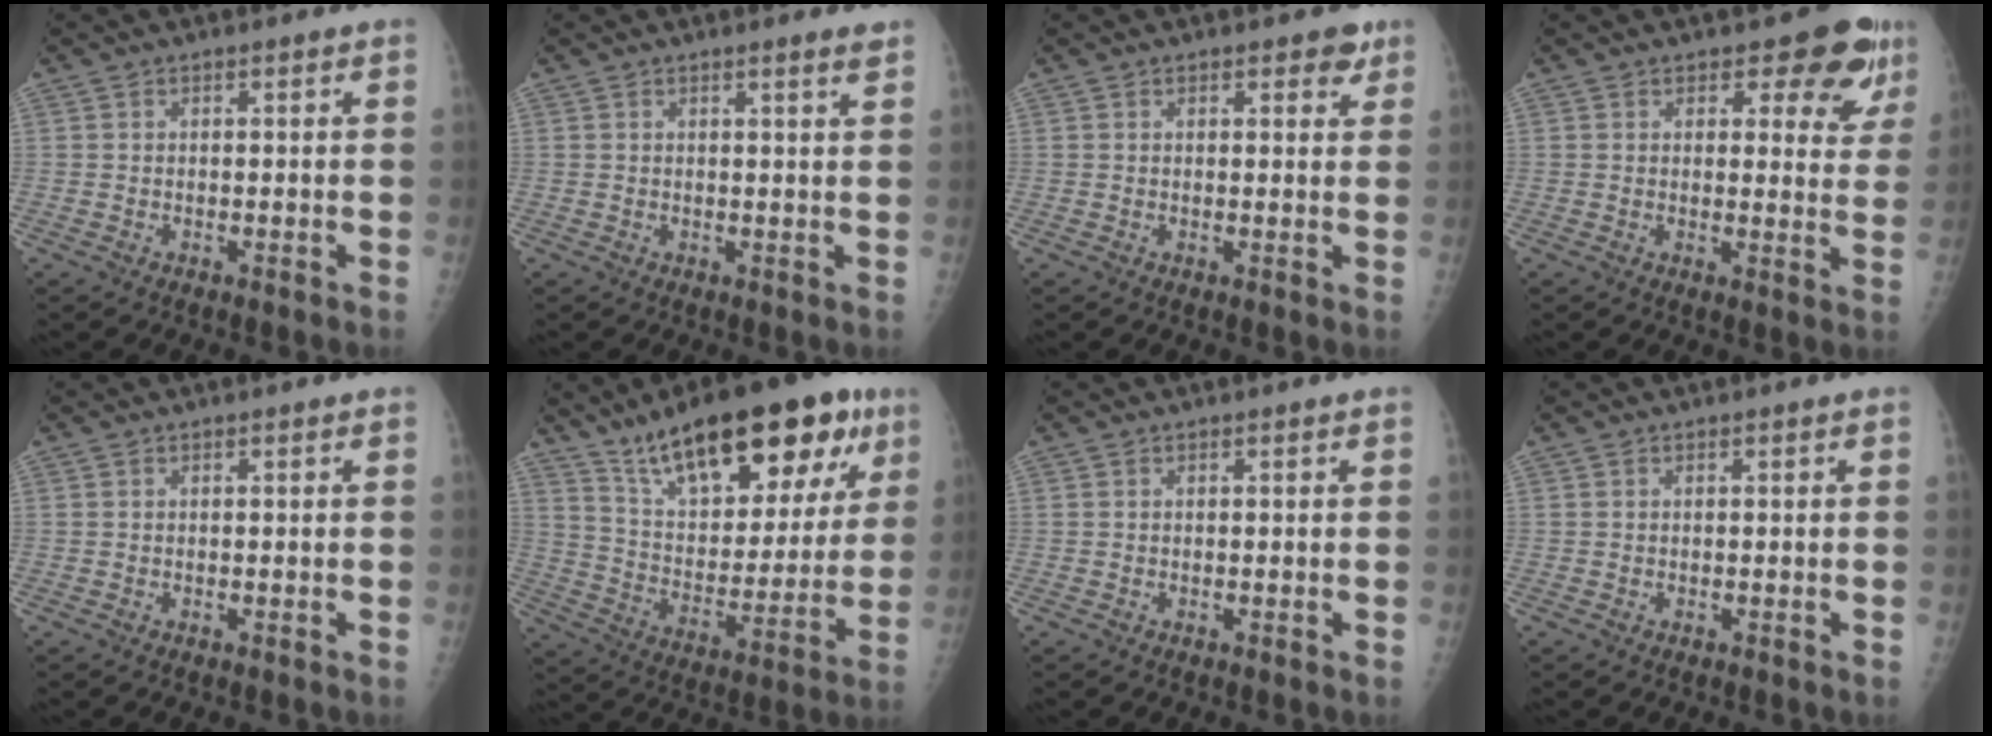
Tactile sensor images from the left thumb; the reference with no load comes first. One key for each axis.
{"total": 1.9, "fx": 1.5, "fy": -0.2, "fz": 1.2, "tx": -0.015, "ty": -0.008, "tz": 0.021}
{"total": 3.0, "fx": 1.9, "fy": 1.5, "fz": 1.7, "tx": 0.000, "ty": -0.007, "tz": 0.019}
{"total": 8.9, "fx": 6.0, "fy": 4.3, "fz": 4.9, "tx": -0.019, "ty": -0.036, "tz": 0.062}
{"total": 0.0}
{"total": 27.2, "fx": 16.4, "fy": 10.5, "fz": 19.0, "tx": -0.248, "ty": -0.035, "tz": 0.260}
{"total": 0.0}
{"total": 0.0}